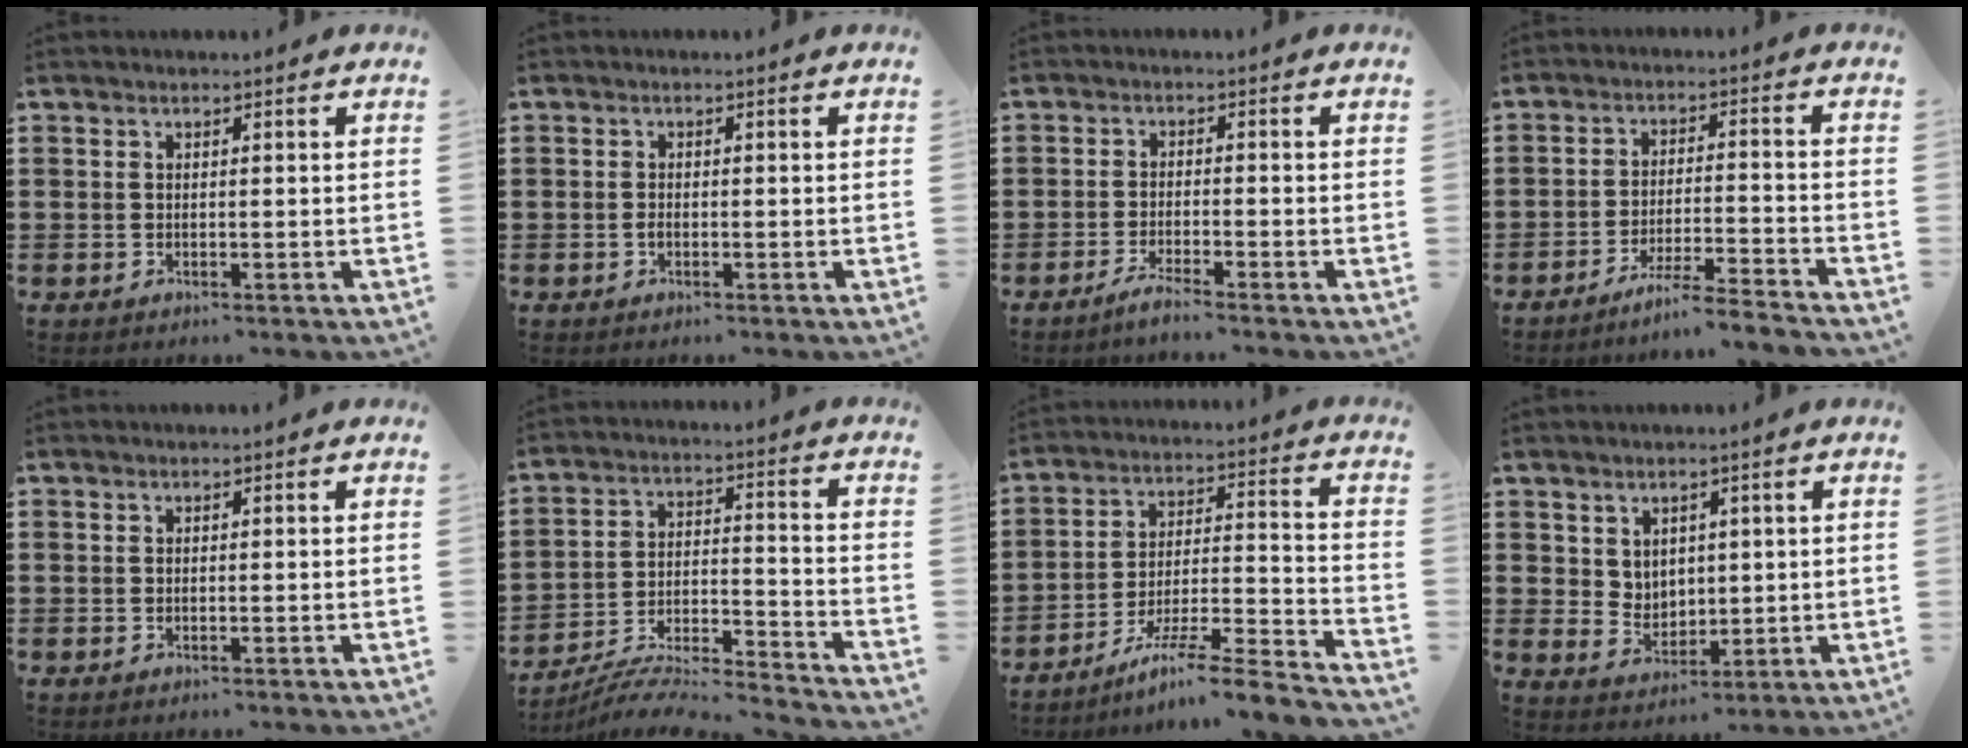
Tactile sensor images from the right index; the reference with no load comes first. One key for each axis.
{"total": 0.8, "fx": -0.5, "fy": 0.4, "fz": 0.5, "tx": -0.012, "ty": -0.005, "tz": -0.008}
{"total": 2.3, "fx": -2.0, "fy": -0.3, "fz": 1.1, "tx": -0.026, "ty": -0.001, "tz": -0.040}
{"total": 5.3, "fx": -4.9, "fy": -0.6, "fz": 2.0, "tx": -0.039, "ty": -0.014, "tz": -0.096}
{"total": 0.0}
{"total": 6.5, "fx": -6.1, "fy": 0.8, "fz": 2.2, "tx": -0.044, "ty": -0.005, "tz": -0.122}
{"total": 8.2, "fx": -6.6, "fy": 0.0, "fz": 5.0, "tx": -0.081, "ty": -0.007, "tz": -0.130}
{"total": 4.0, "fx": 2.5, "fy": 3.1, "fz": 0.6, "tx": -0.019, "ty": 0.001, "tz": 0.045}